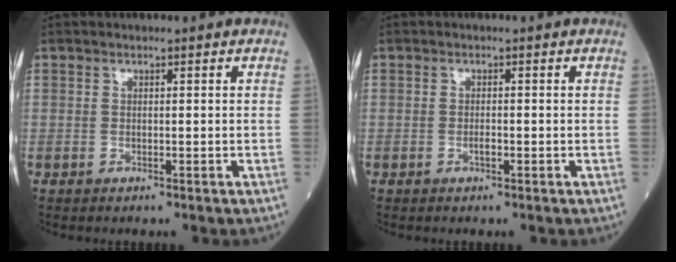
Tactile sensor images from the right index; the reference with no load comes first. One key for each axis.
{"total": 0.8, "fx": -0.4, "fy": 0.2, "fz": 0.7, "tx": -0.015, "ty": 0.000, "tz": -0.007}